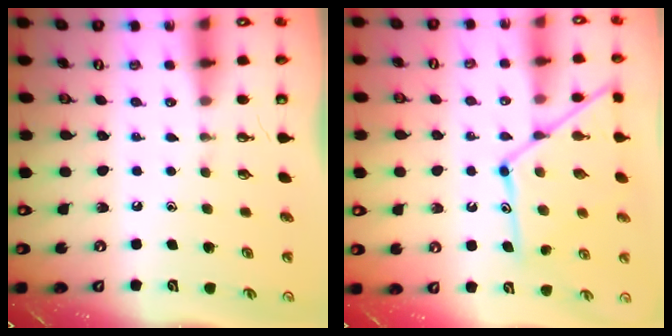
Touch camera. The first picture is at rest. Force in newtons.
{"total": 15.7, "press": 15.6, "slide": 1.4}